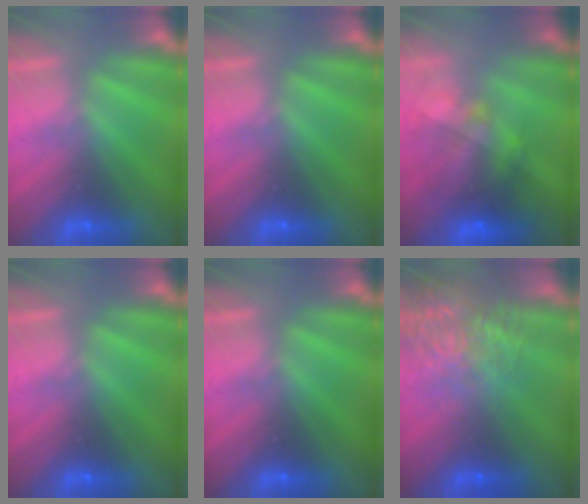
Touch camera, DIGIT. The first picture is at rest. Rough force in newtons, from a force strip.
{"total": 0.0}
{"total": 8.8}
{"total": 0.0}
{"total": 0.0}
{"total": 7.2}